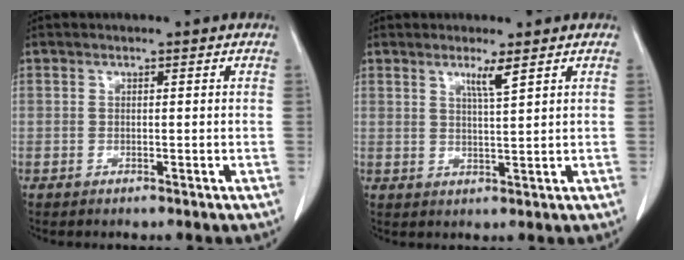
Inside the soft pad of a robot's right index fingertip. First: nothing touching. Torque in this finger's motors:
{"motor_torque": [0.14, 0.14, 0.03, 0.04]}